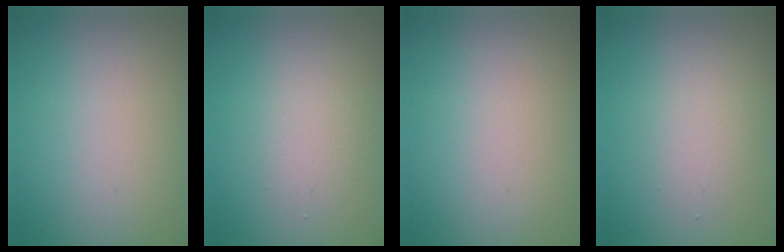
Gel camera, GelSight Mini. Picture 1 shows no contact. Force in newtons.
{"total": 1.9, "press": 1.9, "slide": 0.2}
{"total": 0.0}
{"total": 2.0, "press": 2.0, "slide": 0.1}